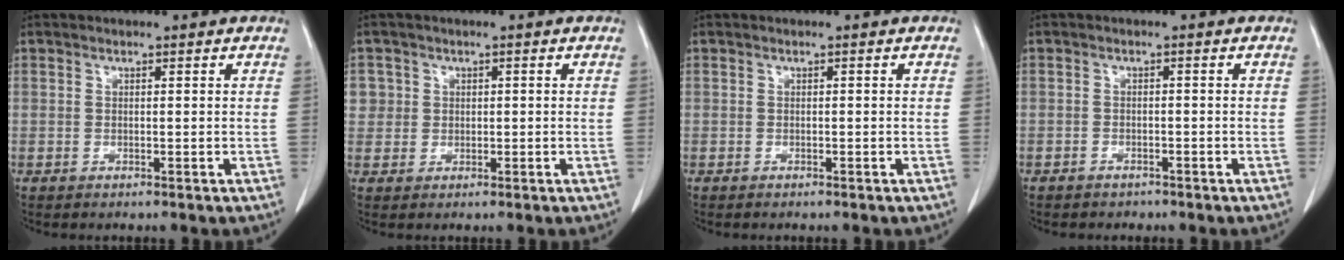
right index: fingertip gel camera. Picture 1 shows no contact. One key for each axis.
{"total": 2.8, "fx": 0.5, "fy": 2.8, "fz": -0.1, "tx": 0.022, "ty": 0.007, "tz": 0.004}
{"total": 0.0}
{"total": 1.8, "fx": -1.5, "fy": 1.0, "fz": 0.1, "tx": -0.008, "ty": 0.002, "tz": -0.023}